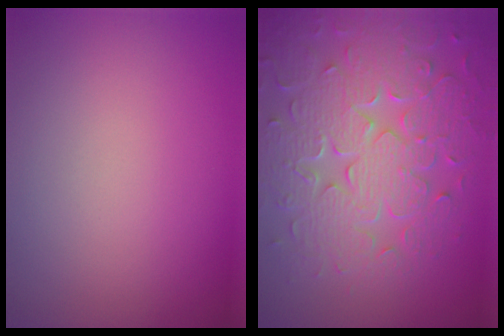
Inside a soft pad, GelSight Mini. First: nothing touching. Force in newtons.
{"total": 8.3, "press": 6.2, "slide": 5.6}